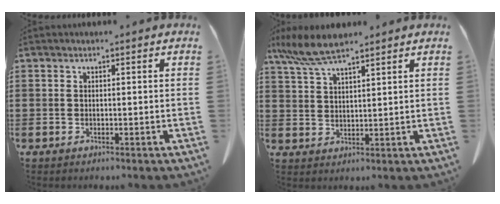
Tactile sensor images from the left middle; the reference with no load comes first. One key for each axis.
{"total": 6.7, "fx": 5.2, "fy": 1.1, "fz": 4.0, "tx": -0.091, "ty": -0.009, "tz": 0.097}